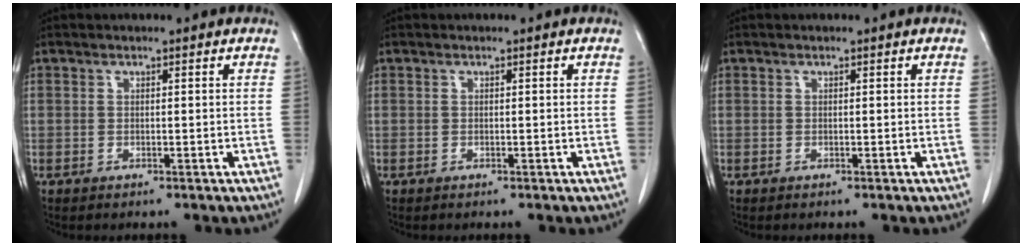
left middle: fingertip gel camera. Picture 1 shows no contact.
{"total": 0.0}
{"total": 0.0}